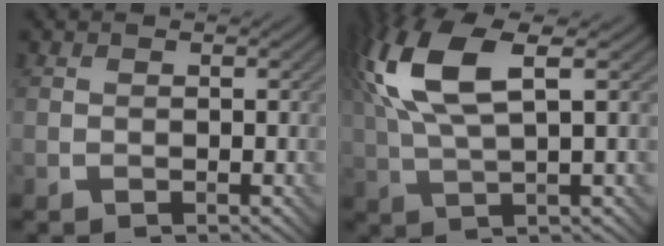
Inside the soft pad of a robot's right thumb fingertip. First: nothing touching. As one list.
[{"total": 11.4, "force": [3.8, 3.7, 10.1], "torque": [-0.242, 0.023, 0.075]}]